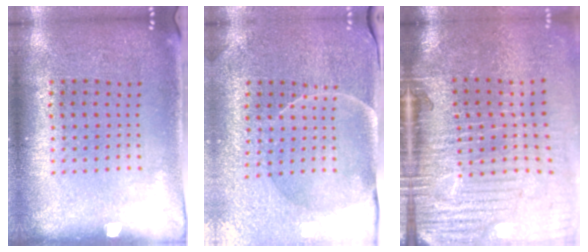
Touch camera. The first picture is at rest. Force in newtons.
{"total": 3.8, "press": 3.7, "slide": 0.8}
{"total": 5.4, "press": 4.4, "slide": 3.1}